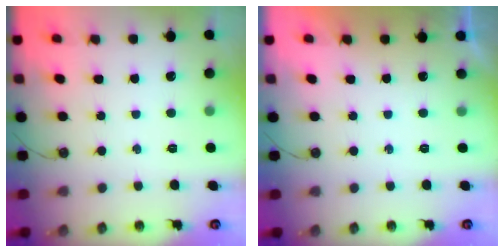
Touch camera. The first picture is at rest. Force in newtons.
{"total": 0.0}